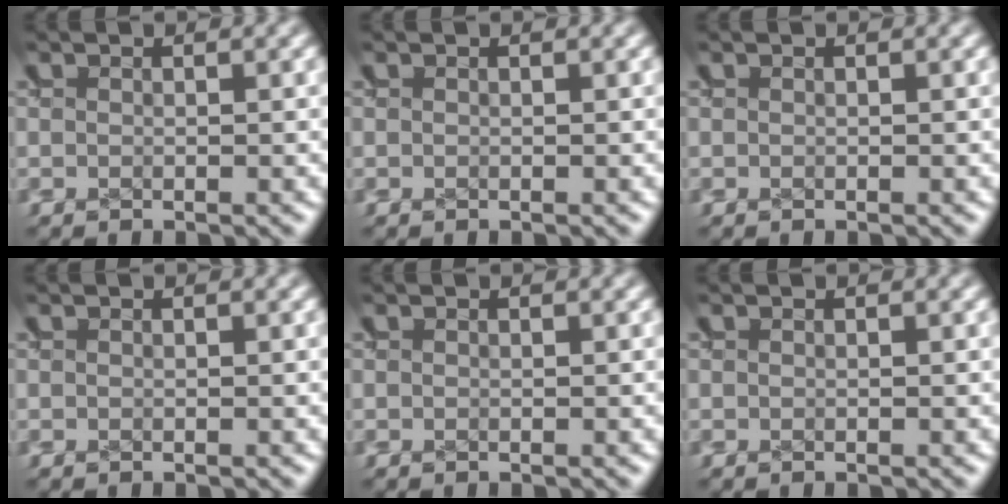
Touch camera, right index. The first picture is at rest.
{"total": 0.0}
{"total": 0.0}
{"total": 0.0}
{"total": 0.0}
{"total": 0.0}